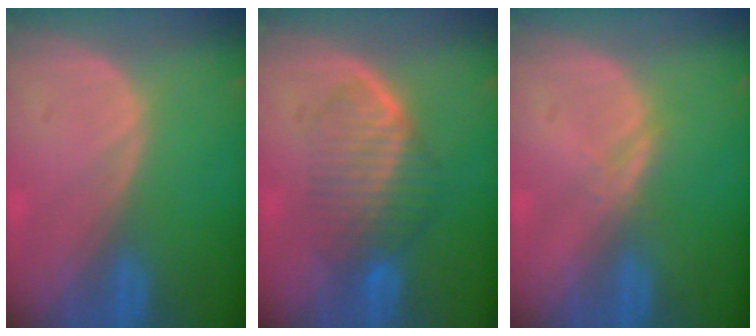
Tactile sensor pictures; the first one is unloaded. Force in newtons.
{"total": 6.8, "press": 6.5, "slide": 1.8}
{"total": 1.3, "press": 1.3, "slide": 0.1}